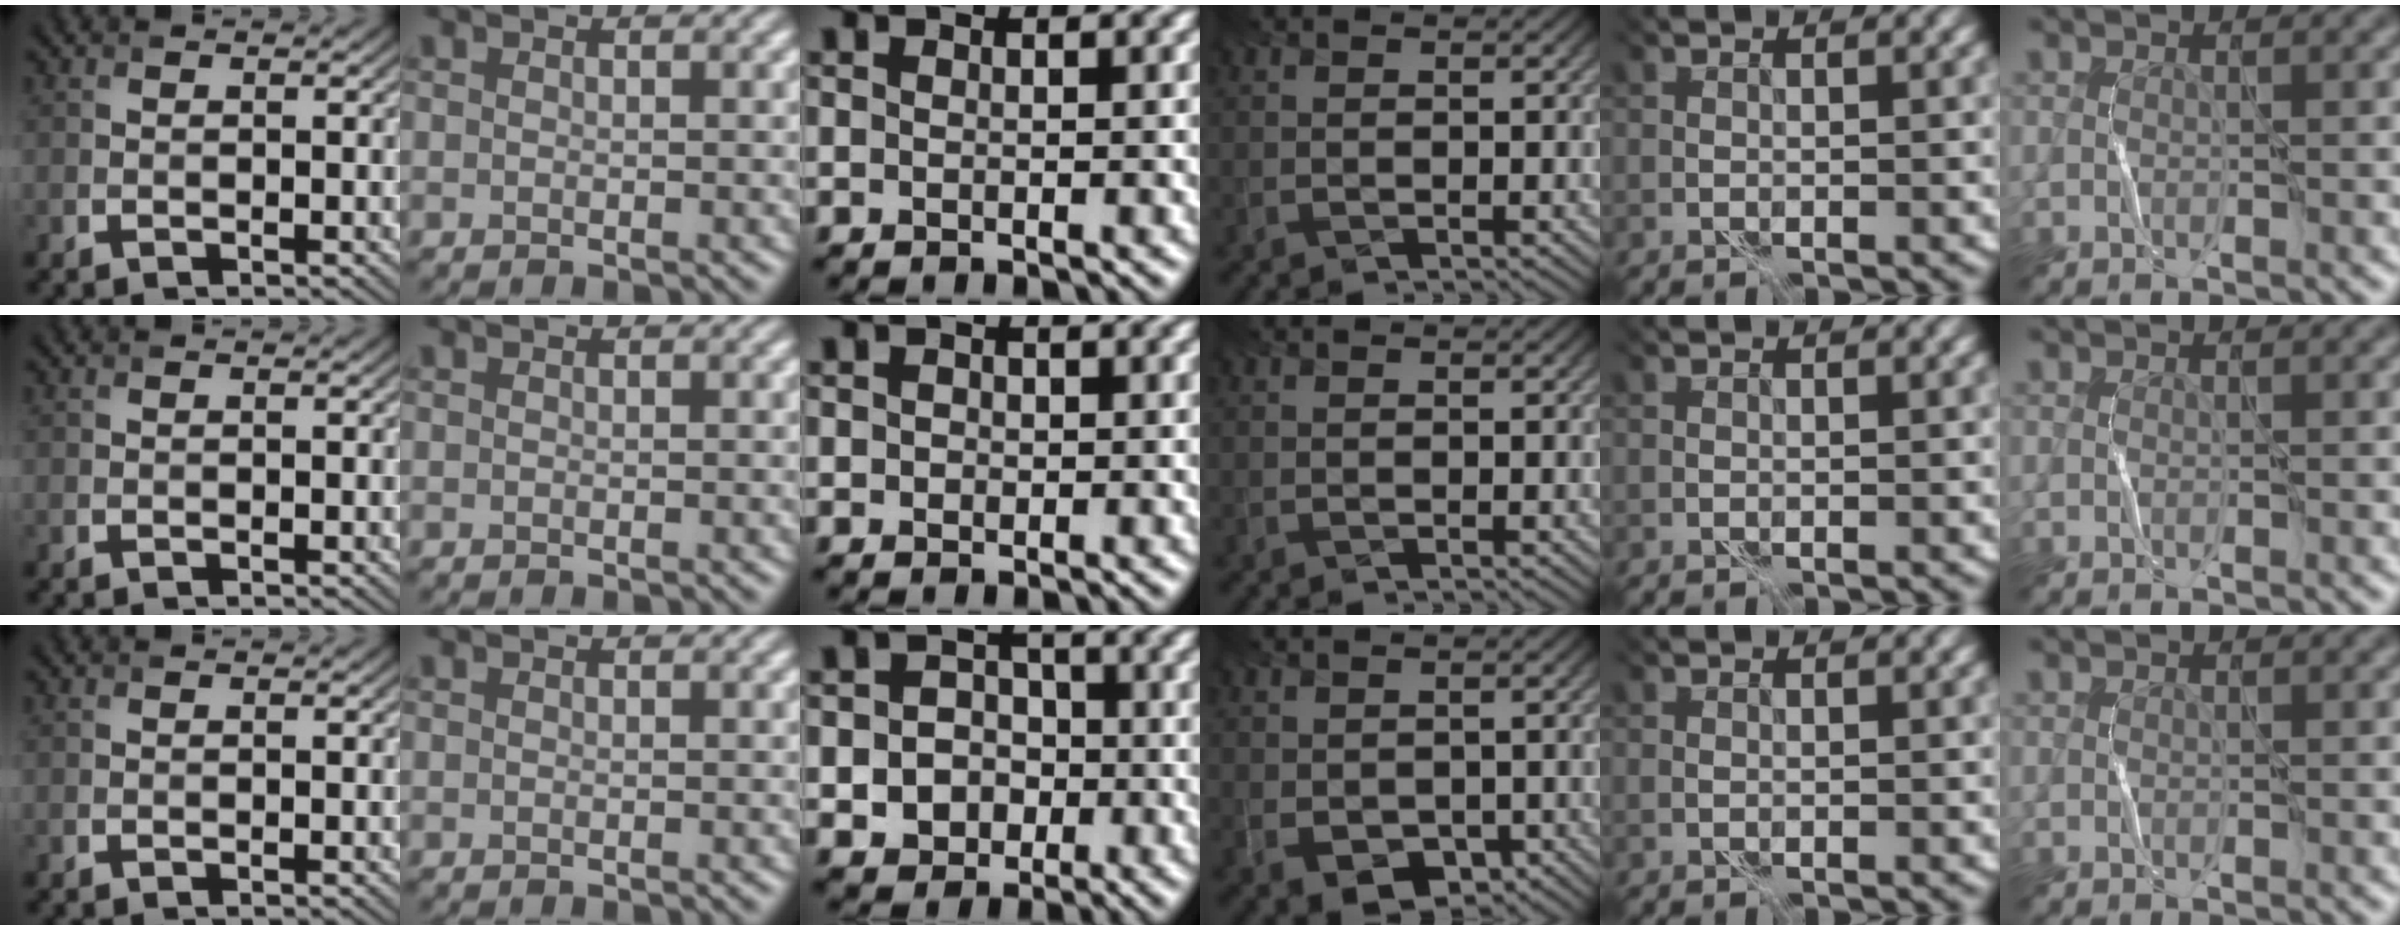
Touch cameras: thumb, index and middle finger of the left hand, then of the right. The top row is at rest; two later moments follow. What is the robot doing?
{"motion": "fold", "object": "bubble wrap"}